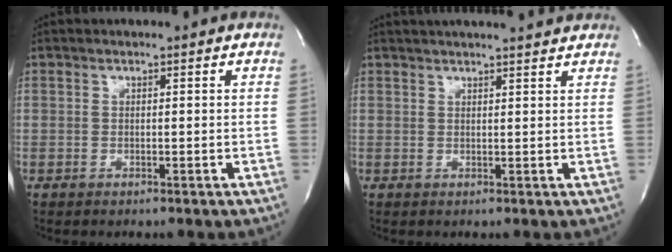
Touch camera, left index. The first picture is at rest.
{"total": 9.5, "force": [8.9, 0.5, 3.5], "torque": [-0.054, 0.016, 0.107]}